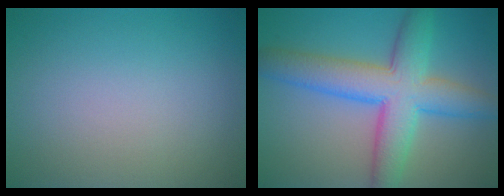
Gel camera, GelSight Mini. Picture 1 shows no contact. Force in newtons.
{"total": 8.2, "press": 8.2, "slide": 0.2}